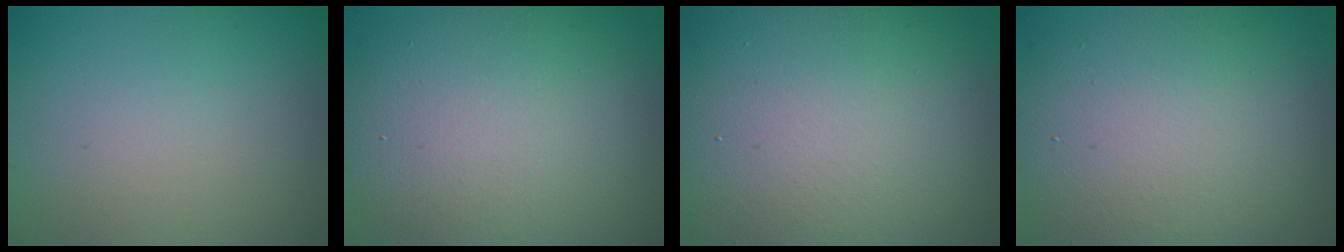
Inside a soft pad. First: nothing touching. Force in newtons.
{"total": 10.7, "press": 10.7, "slide": 1.1}
{"total": 14.4, "press": 14.4, "slide": 0.8}
{"total": 9.5, "press": 9.5, "slide": 0.5}